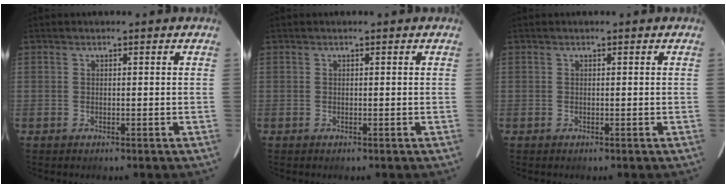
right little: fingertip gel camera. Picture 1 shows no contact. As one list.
[{"total": 0.0}, {"total": 0.0}]